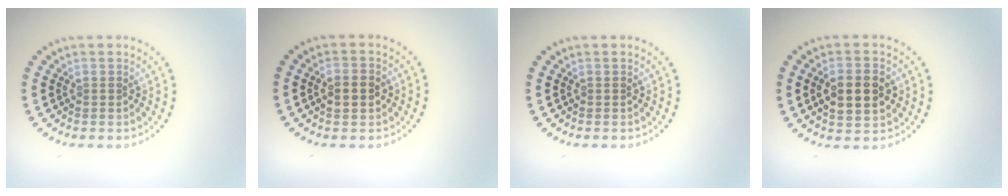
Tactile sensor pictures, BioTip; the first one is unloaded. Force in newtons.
{"total": 2.7, "press": 2.7, "slide": 0.2}
{"total": 0.0}
{"total": 4.5, "press": 4.5, "slide": 0.2}